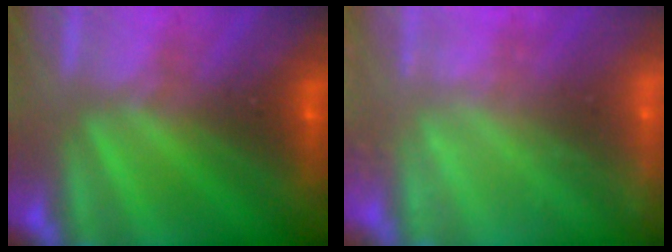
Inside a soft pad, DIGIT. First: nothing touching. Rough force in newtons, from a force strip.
{"total": 2.4}